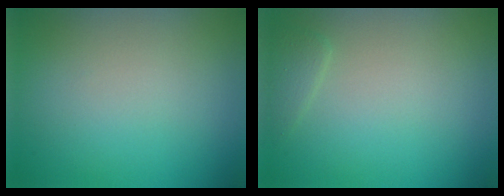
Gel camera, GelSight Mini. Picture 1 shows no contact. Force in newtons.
{"total": 1.1, "press": 1.1, "slide": 0.1}